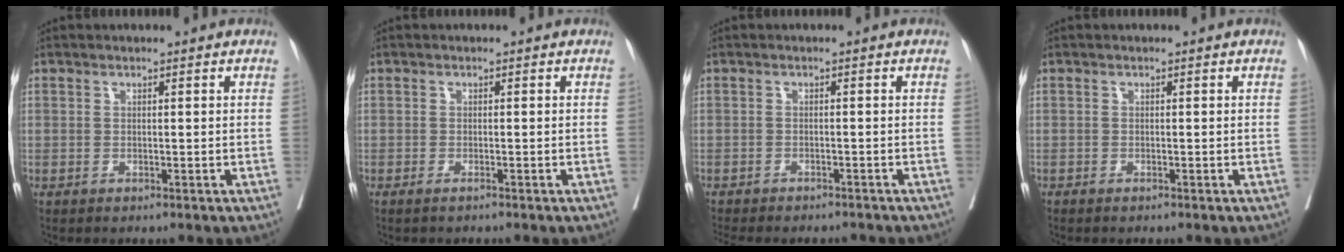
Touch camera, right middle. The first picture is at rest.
{"total": 0.8, "force": [-0.6, 0.0, 0.5], "torque": [-0.009, -0.001, -0.009]}
{"total": 9.6, "force": [-8.6, 2.4, 3.5], "torque": [-0.059, -0.007, -0.109]}
{"total": 0.0}